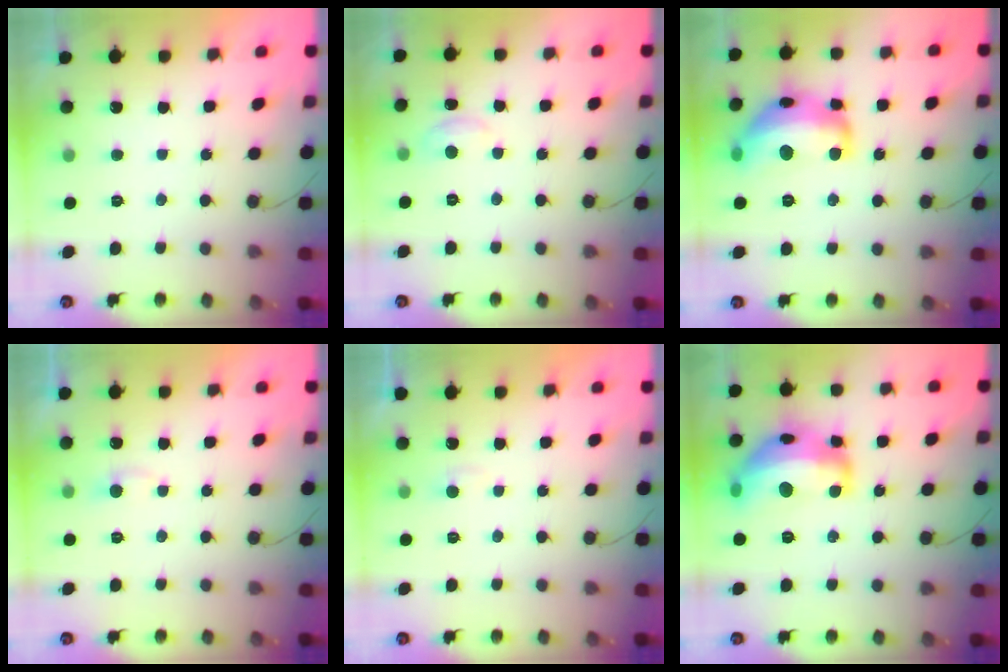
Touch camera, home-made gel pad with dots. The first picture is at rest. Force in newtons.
{"total": 5.5, "press": 5.5, "slide": 0.6}
{"total": 17.7, "press": 17.6, "slide": 1.3}
{"total": 3.0, "press": 3.0, "slide": 0.3}
{"total": 2.2, "press": 2.2, "slide": 0.2}
{"total": 19.8, "press": 19.8, "slide": 0.8}